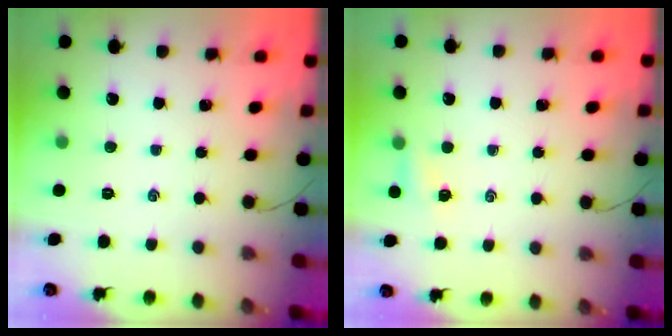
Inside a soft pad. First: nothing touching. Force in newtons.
{"total": 2.4, "press": 2.3, "slide": 0.9}